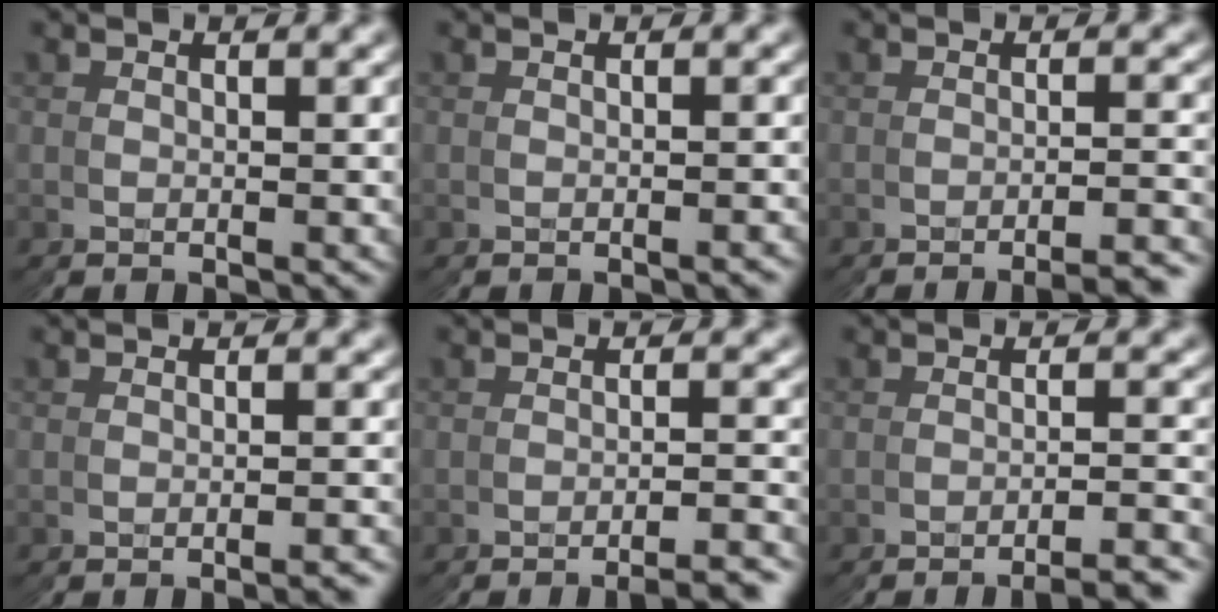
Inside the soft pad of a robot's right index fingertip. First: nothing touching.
{"total": 0.7, "force": [-0.3, -0.6, -0.3], "torque": [0.003, 0.004, -0.006]}
{"total": 2.8, "force": [-2.4, -1.4, -0.1], "torque": [0.003, 0.013, -0.044]}
{"total": 1.6, "force": [-0.7, -1.3, -0.6], "torque": [0.007, 0.011, -0.016]}
{"total": 3.2, "force": [-2.8, -1.4, 0.1], "torque": [0.004, 0.012, -0.050]}
{"total": 3.4, "force": [-3.1, -1.4, 0.2], "torque": [0.005, 0.013, -0.055]}